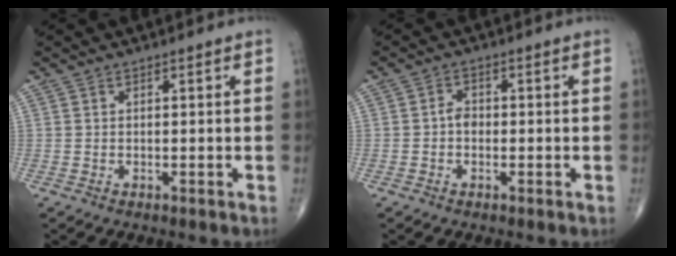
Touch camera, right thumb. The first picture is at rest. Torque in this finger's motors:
{"motor_torque": [0.52, 0.41, -0.12, -0.08, -0.01]}